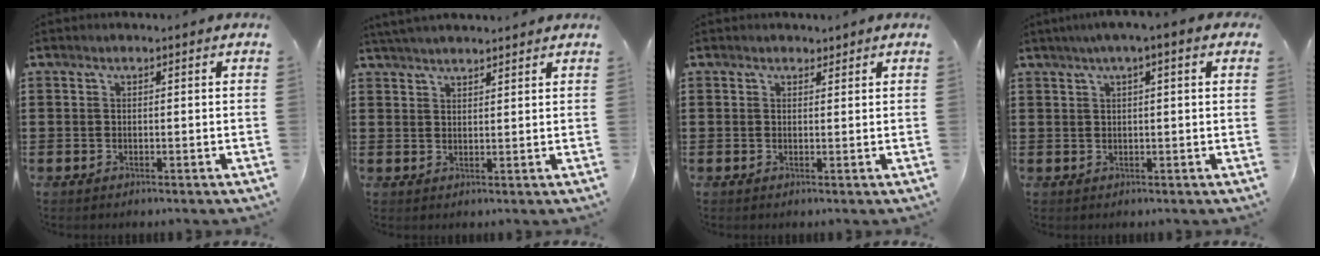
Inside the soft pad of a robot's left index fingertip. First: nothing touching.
{"total": 3.1, "force": [3.0, 0.1, 0.7], "torque": [-0.020, -0.002, 0.059]}
{"total": 1.1, "force": [1.0, 0.5, 0.0], "torque": [-0.004, 0.004, 0.020]}
{"total": 2.9, "force": [1.3, 0.1, 2.6], "torque": [-0.051, 0.003, 0.022]}